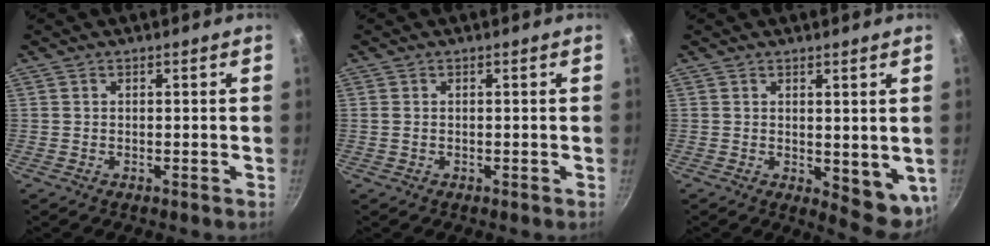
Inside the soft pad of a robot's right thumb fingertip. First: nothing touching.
{"total": 0.9, "force": [0.1, 0.7, 0.5], "torque": [-0.011, 0.002, 0.001]}
{"total": 7.7, "force": [0.7, 3.9, 6.5], "torque": [-0.067, -0.015, 0.019]}